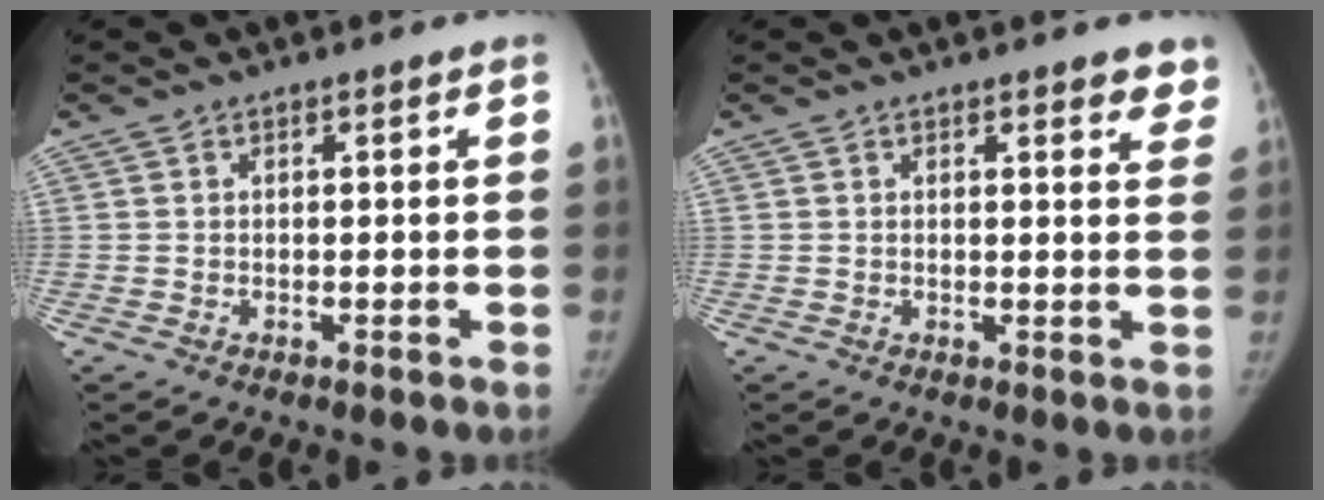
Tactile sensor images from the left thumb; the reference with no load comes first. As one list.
[{"total": 4.2, "force": [3.1, 1.5, 2.4], "torque": [0.001, -0.012, 0.030]}]